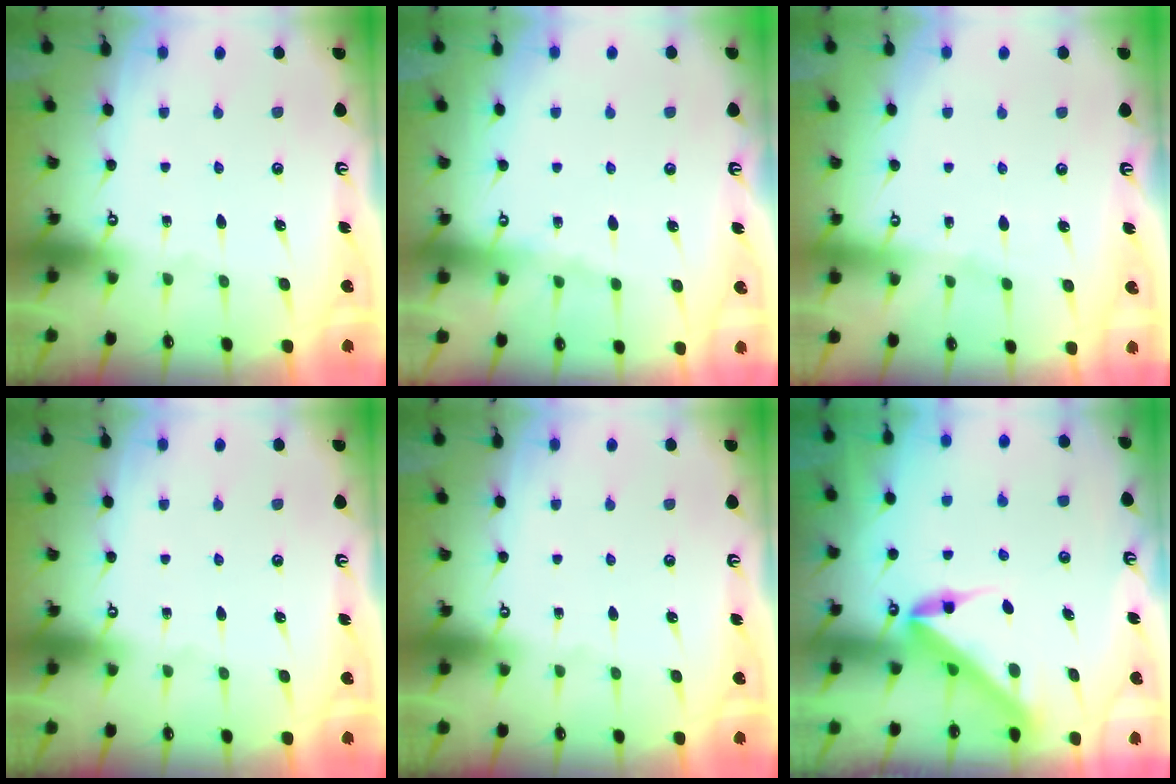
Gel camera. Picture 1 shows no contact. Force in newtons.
{"total": 5.1, "press": 5.0, "slide": 0.7}
{"total": 2.9, "press": 2.9, "slide": 0.5}
{"total": 0.0}
{"total": 0.0}
{"total": 6.4, "press": 6.4, "slide": 0.3}